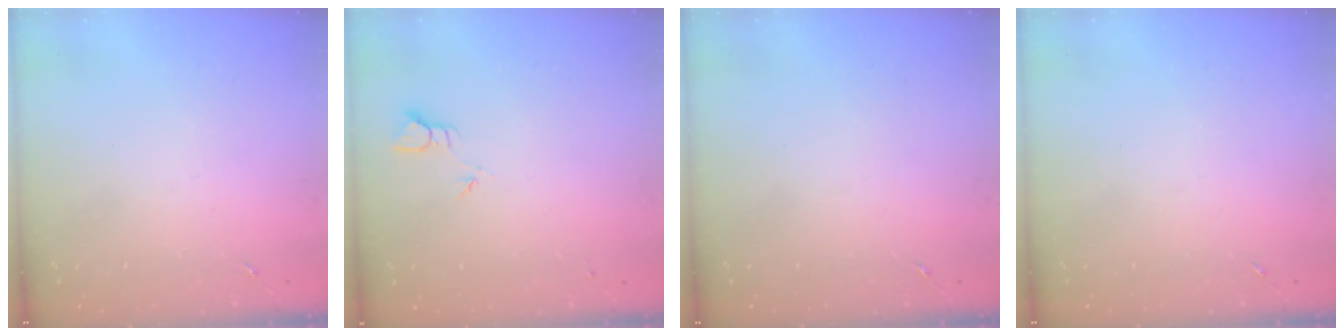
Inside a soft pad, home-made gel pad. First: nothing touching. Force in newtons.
{"total": 2.0, "press": 2.0, "slide": 0.1}
{"total": 0.0}
{"total": 0.0}